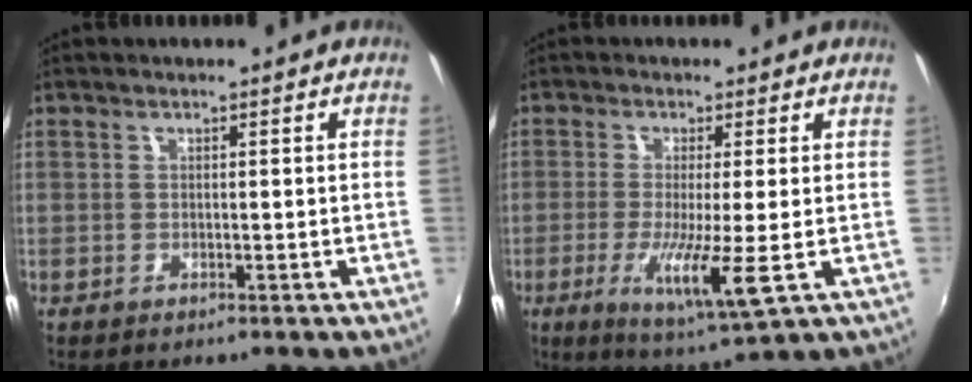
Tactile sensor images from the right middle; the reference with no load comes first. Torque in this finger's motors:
{"motor_torque": [1.70, -0.44, 0.56, 0.21]}